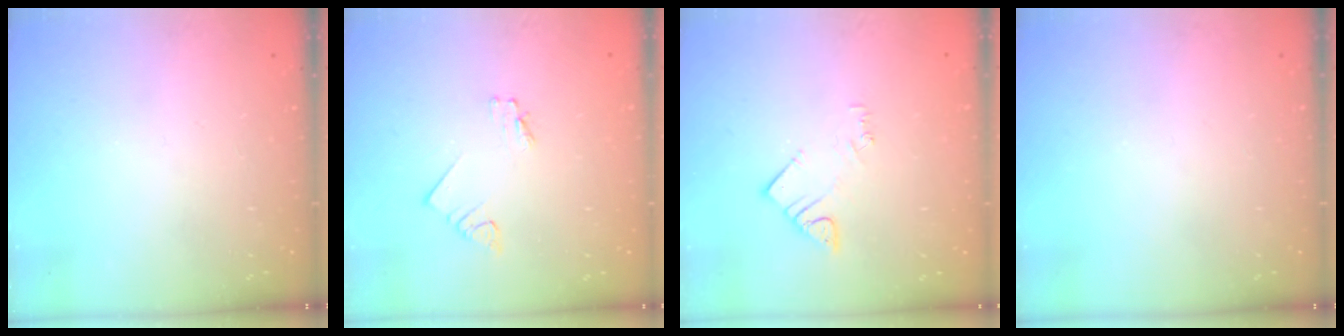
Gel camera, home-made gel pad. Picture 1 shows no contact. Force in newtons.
{"total": 1.8, "press": 1.7, "slide": 0.2}
{"total": 3.1, "press": 3.0, "slide": 0.5}
{"total": 0.0}